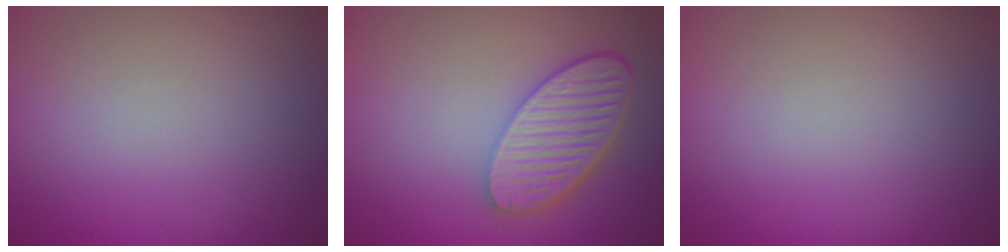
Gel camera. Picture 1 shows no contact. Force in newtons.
{"total": 5.7, "press": 4.4, "slide": 3.6}
{"total": 0.0}